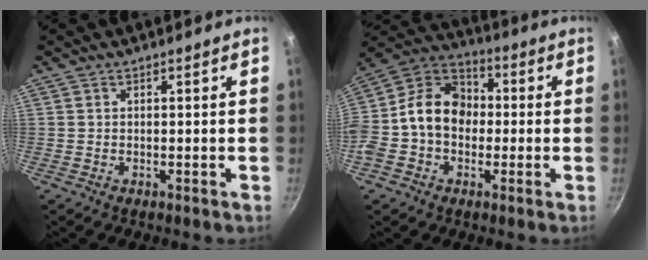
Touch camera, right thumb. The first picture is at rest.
{"total": 14.7, "force": [-0.9, 11.4, 9.3], "torque": [-0.120, 0.045, -0.041]}